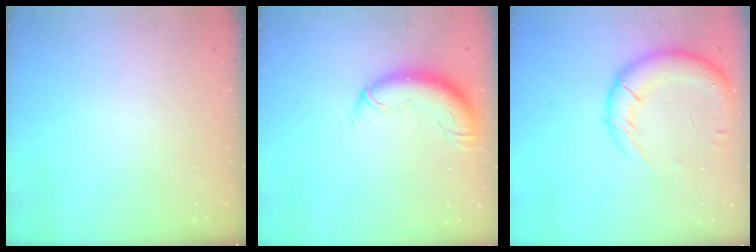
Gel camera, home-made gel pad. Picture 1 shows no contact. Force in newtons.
{"total": 12.1, "press": 11.7, "slide": 3.1}
{"total": 18.0, "press": 17.4, "slide": 4.4}